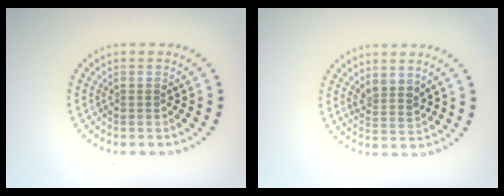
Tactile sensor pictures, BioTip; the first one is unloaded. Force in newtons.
{"total": 2.0, "press": 1.6, "slide": 1.2}